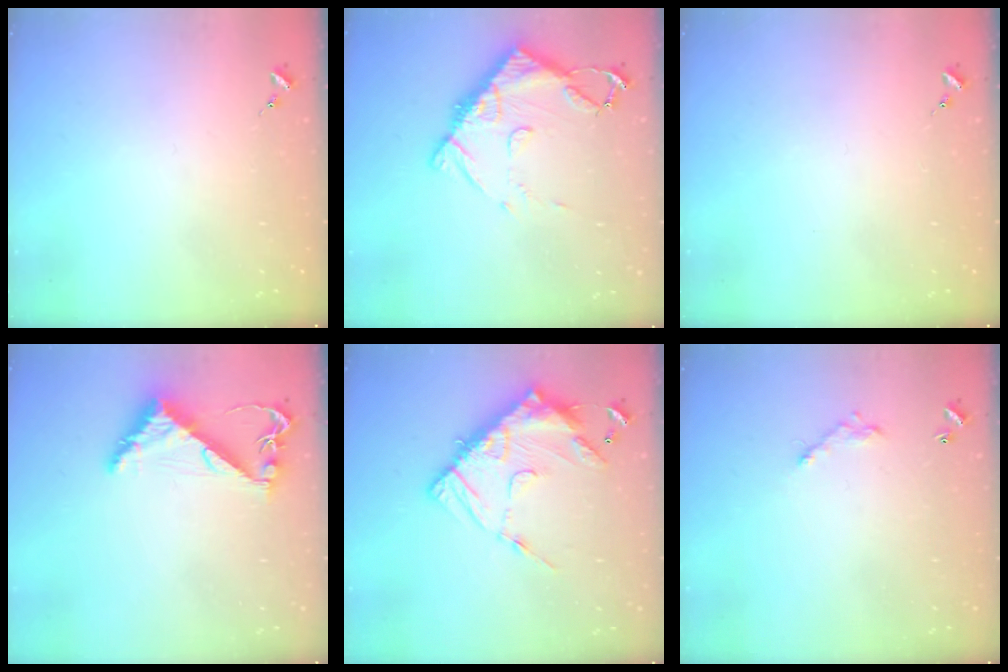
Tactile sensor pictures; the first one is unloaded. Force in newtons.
{"total": 11.5, "press": 11.5, "slide": 1.1}
{"total": 0.0}
{"total": 7.9, "press": 7.9, "slide": 0.8}
{"total": 16.0, "press": 15.9, "slide": 1.5}
{"total": 5.2, "press": 5.2, "slide": 0.2}